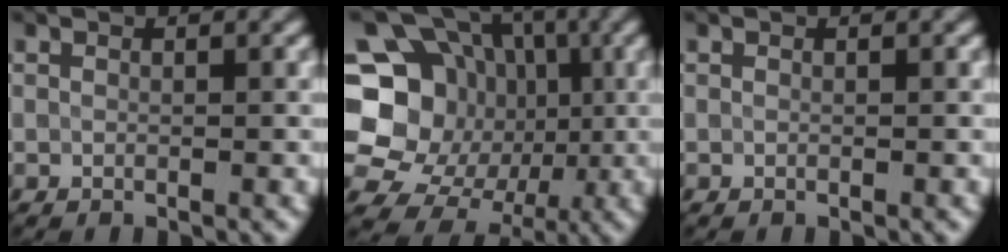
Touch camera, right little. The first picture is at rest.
{"total": 15.2, "force": [-1.2, 13.5, 7.0], "torque": [-0.138, -0.003, -0.028]}
{"total": 0.0}